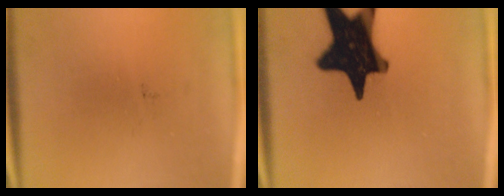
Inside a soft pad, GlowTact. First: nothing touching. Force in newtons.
{"total": 19.9}